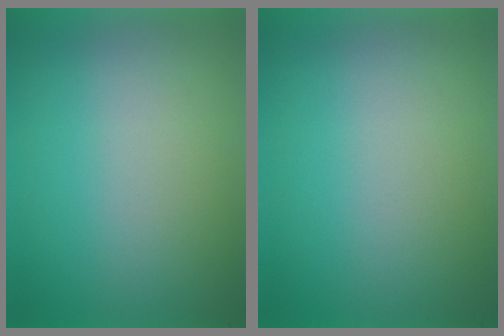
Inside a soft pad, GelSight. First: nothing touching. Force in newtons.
{"total": 0.0}